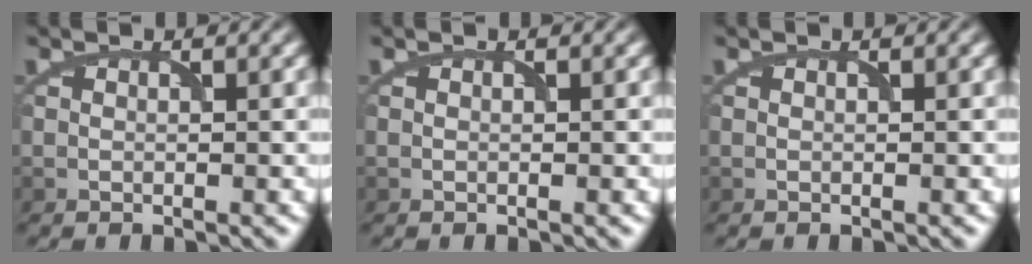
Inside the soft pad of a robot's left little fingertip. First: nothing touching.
{"total": 0.0}
{"total": 0.0}